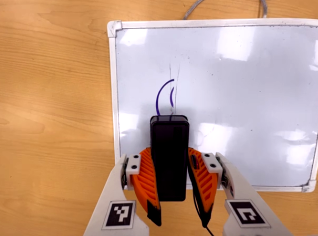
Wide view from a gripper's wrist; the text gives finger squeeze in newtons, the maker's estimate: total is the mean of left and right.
{"total": 7.3, "left": 5.7, "right": 9.0}